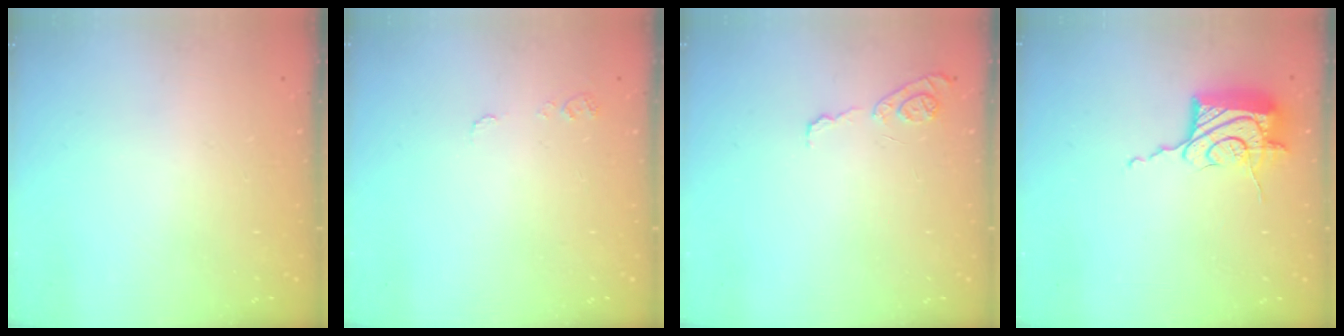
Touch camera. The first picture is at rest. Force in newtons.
{"total": 5.3, "press": 5.2, "slide": 0.5}
{"total": 7.6, "press": 7.5, "slide": 0.8}
{"total": 17.2, "press": 17.1, "slide": 0.7}